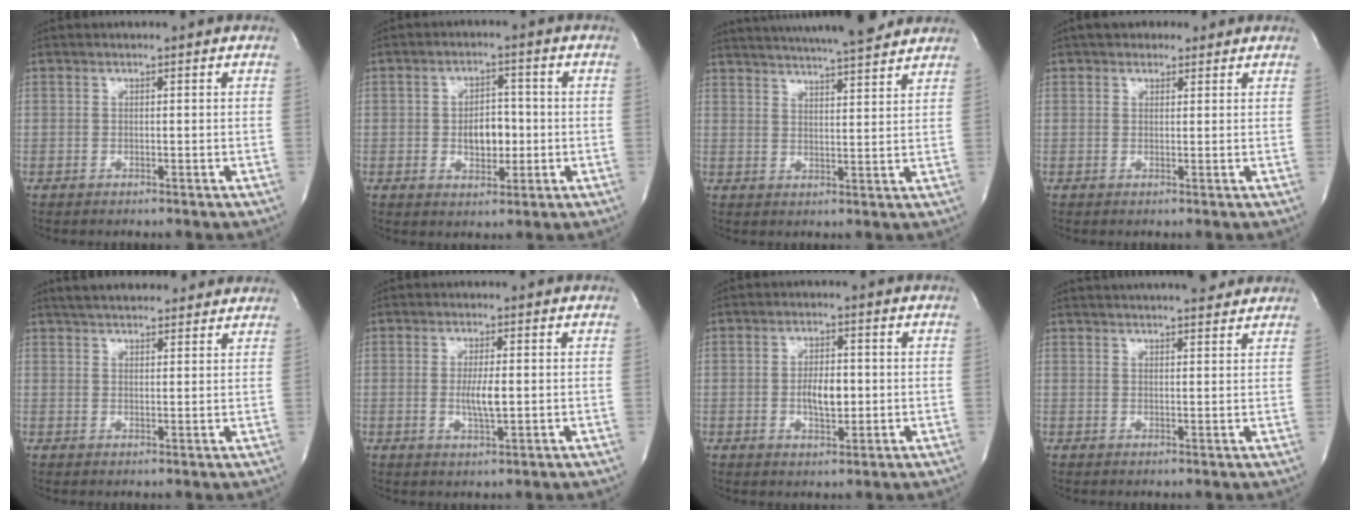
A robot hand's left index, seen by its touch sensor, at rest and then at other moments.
{"total": 5.4, "force": [-0.6, 3.2, 4.3], "torque": [-0.067, 0.005, -0.005]}
{"total": 18.1, "force": [16.3, 1.6, 7.9], "torque": [-0.132, 0.021, 0.225]}
{"total": 2.9, "force": [1.8, 2.0, 1.1], "torque": [-0.012, 0.015, 0.022]}
{"total": 12.3, "force": [11.0, 3.0, 4.8], "torque": [-0.064, 0.030, 0.148]}
{"total": 3.7, "force": [-0.2, 0.6, 3.6], "torque": [-0.071, -0.006, -0.001]}
{"total": 4.8, "force": [-0.5, 2.2, 4.2], "torque": [-0.069, -0.002, -0.004]}
{"total": 11.5, "force": [10.5, 1.6, 4.4], "torque": [-0.066, 0.020, 0.135]}